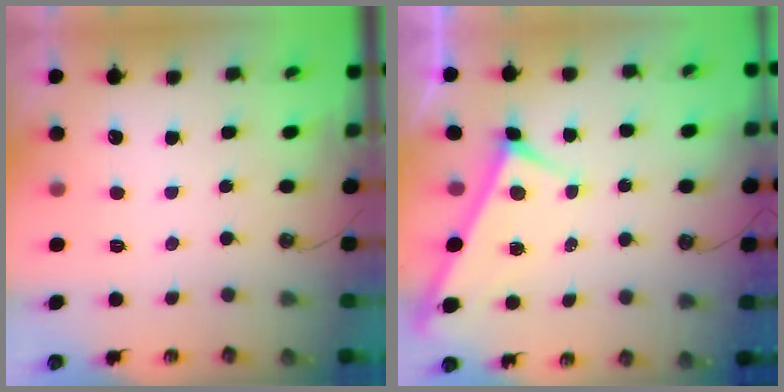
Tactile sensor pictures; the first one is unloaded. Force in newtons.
{"total": 4.0, "press": 4.0, "slide": 0.3}